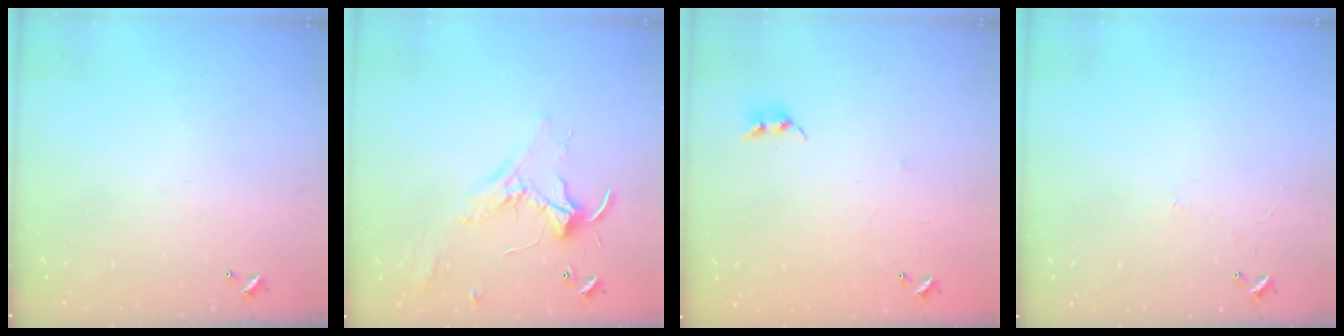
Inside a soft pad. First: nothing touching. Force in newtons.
{"total": 2.1, "press": 2.1, "slide": 0.5}
{"total": 7.4, "press": 7.4, "slide": 0.5}
{"total": 1.8, "press": 1.7, "slide": 0.4}